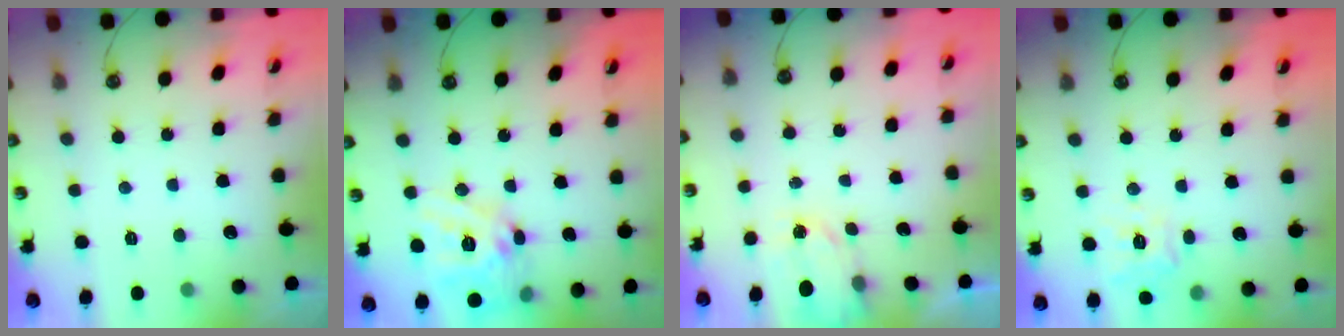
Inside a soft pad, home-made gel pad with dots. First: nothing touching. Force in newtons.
{"total": 17.7, "press": 17.5, "slide": 2.8}
{"total": 1.6, "press": 1.6, "slide": 0.3}
{"total": 11.5, "press": 11.4, "slide": 1.5}